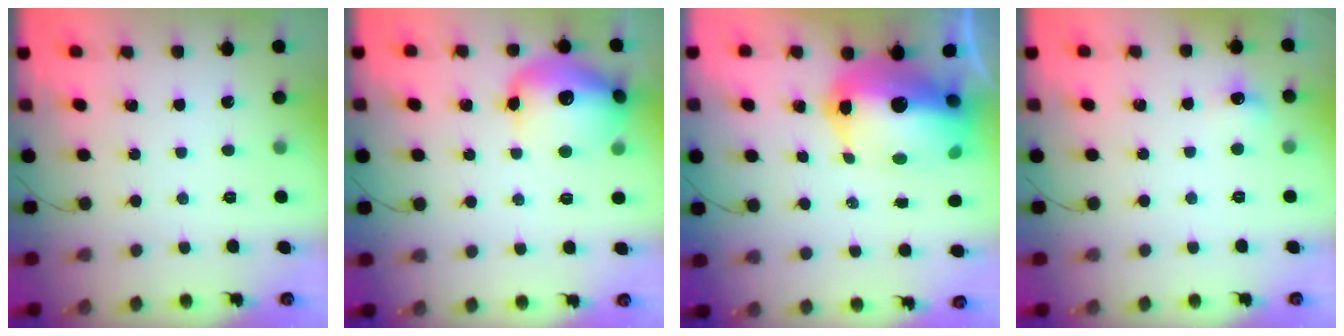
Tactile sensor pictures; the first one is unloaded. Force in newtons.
{"total": 17.1, "press": 17.1, "slide": 1.3}
{"total": 20.6, "press": 20.1, "slide": 4.6}
{"total": 6.0, "press": 5.7, "slide": 1.7}